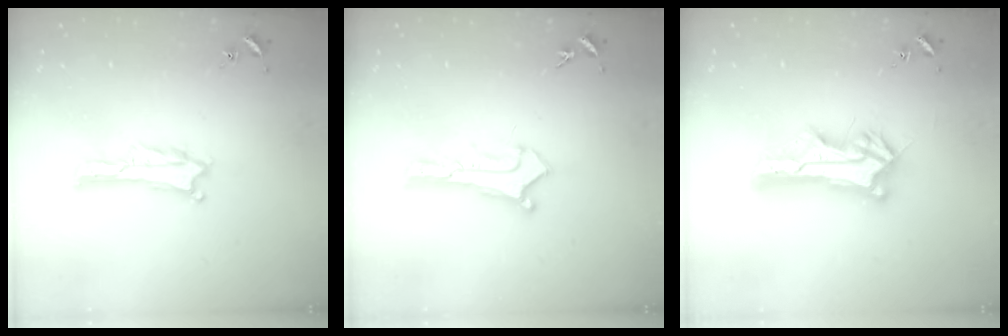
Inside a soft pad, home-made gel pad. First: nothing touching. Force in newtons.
{"total": 0.8, "press": 0.8, "slide": 0.0}
{"total": 11.6, "press": 11.6, "slide": 1.0}